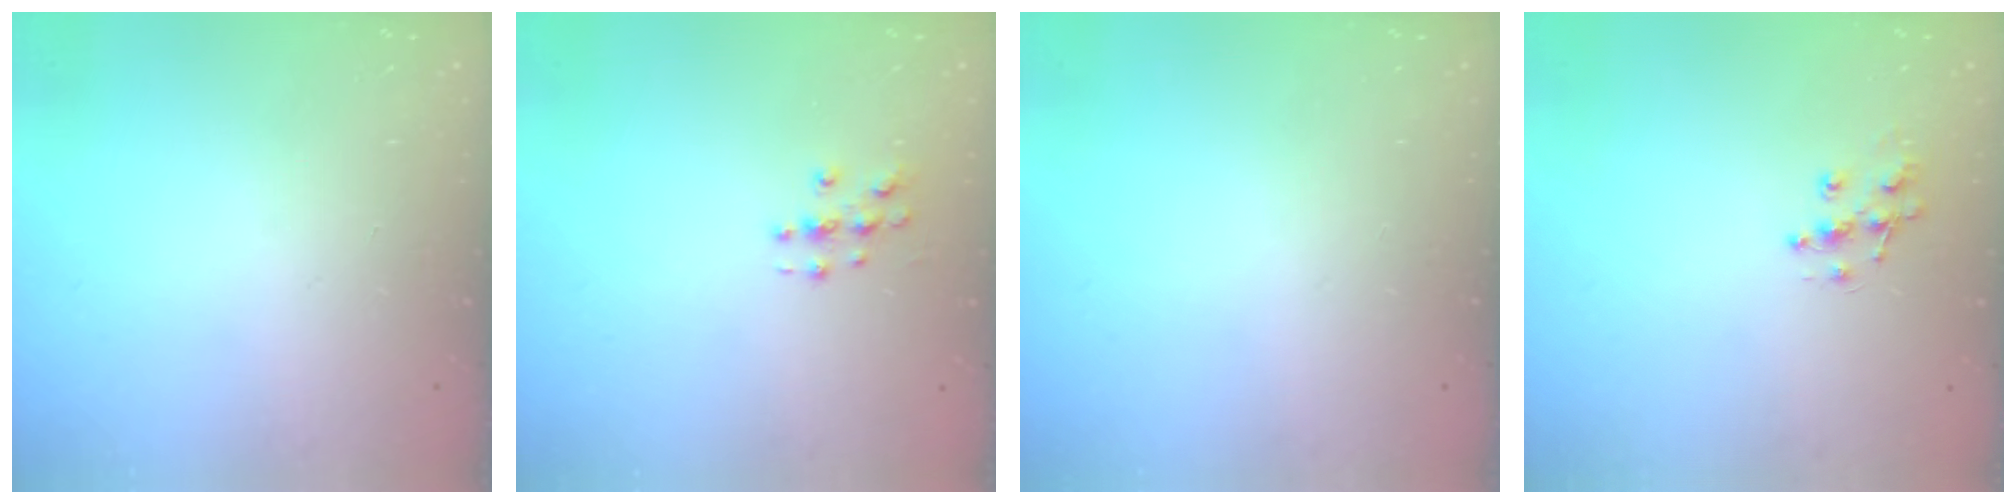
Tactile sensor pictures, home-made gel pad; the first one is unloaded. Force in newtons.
{"total": 3.0, "press": 3.0, "slide": 0.1}
{"total": 0.0}
{"total": 8.5, "press": 8.4, "slide": 0.6}